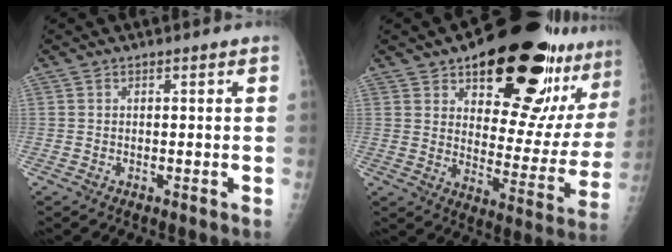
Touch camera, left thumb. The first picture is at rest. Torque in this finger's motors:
{"motor_torque": [0.53, 0.75, 1.50, -1.26, 0.27]}